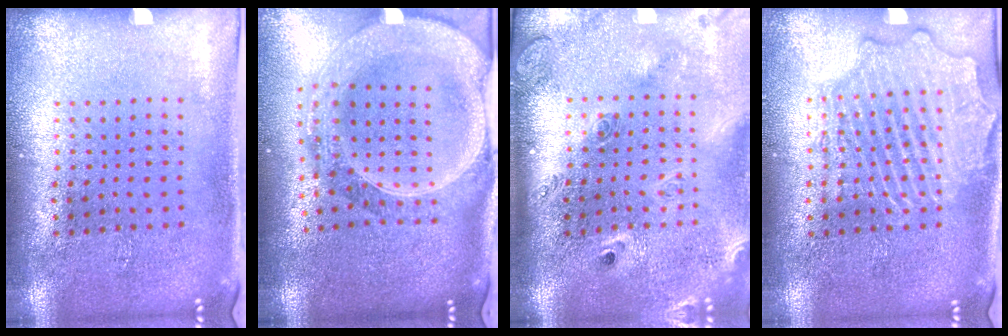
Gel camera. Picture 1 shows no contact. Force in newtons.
{"total": 3.1, "press": 2.6, "slide": 1.6}
{"total": 2.6, "press": 1.9, "slide": 1.8}
{"total": 3.6, "press": 3.6, "slide": 0.4}